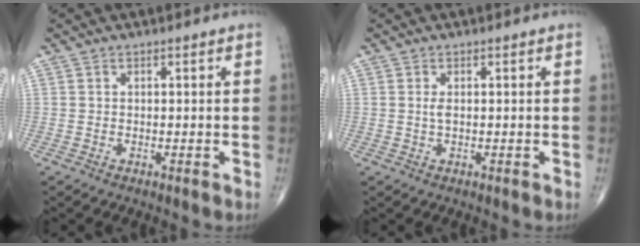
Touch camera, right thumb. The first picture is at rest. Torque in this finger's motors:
{"motor_torque": [-0.28, -0.07, 0.17, 0.17, 0.05]}